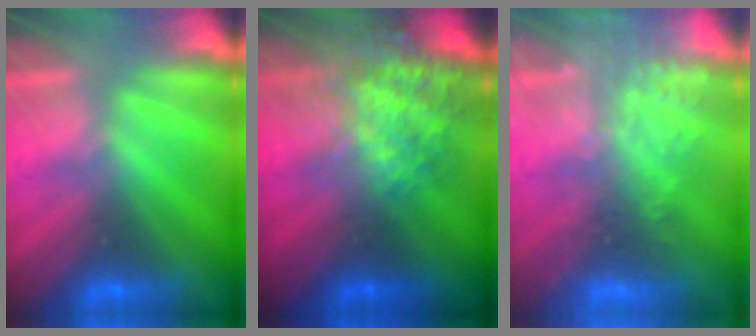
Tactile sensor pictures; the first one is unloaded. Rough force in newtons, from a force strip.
{"total": 7.3}
{"total": 6.6}